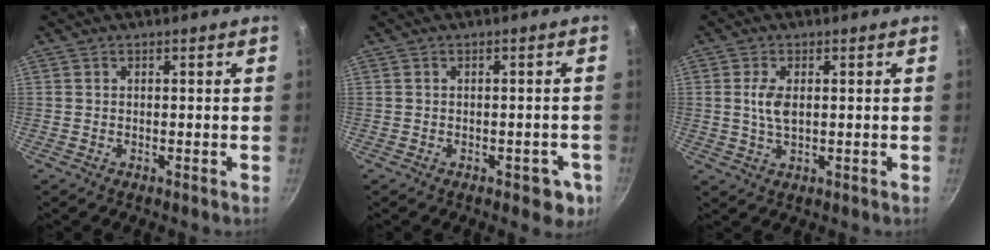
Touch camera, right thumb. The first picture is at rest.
{"total": 4.7, "force": [-1.8, 2.7, 3.4], "torque": [-0.014, 0.018, -0.011]}
{"total": 4.4, "force": [0.7, 2.2, 3.8], "torque": [-0.077, -0.001, 0.013]}